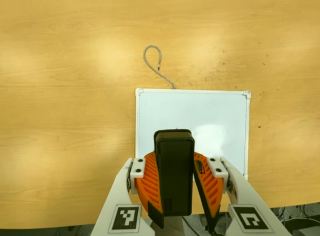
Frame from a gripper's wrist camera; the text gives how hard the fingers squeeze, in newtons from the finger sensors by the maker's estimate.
{"total": 9.8, "left": 9.7, "right": 10.0}